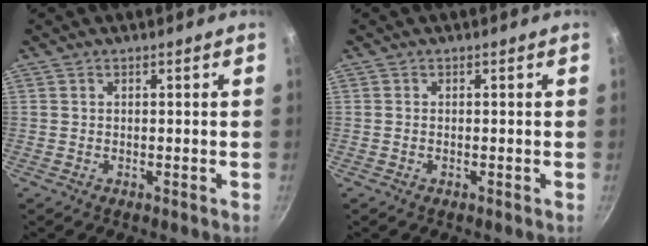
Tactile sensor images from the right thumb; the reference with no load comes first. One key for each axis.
{"total": 0.0}